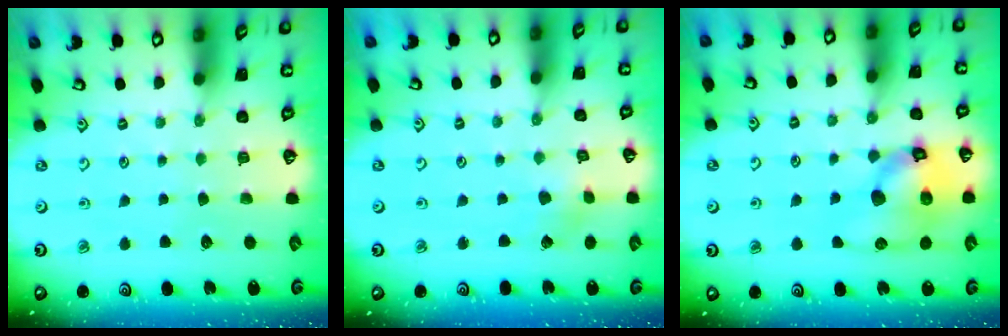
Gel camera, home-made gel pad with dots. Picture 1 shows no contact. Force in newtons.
{"total": 2.2, "press": 2.2, "slide": 0.2}
{"total": 15.0, "press": 14.8, "slide": 2.1}